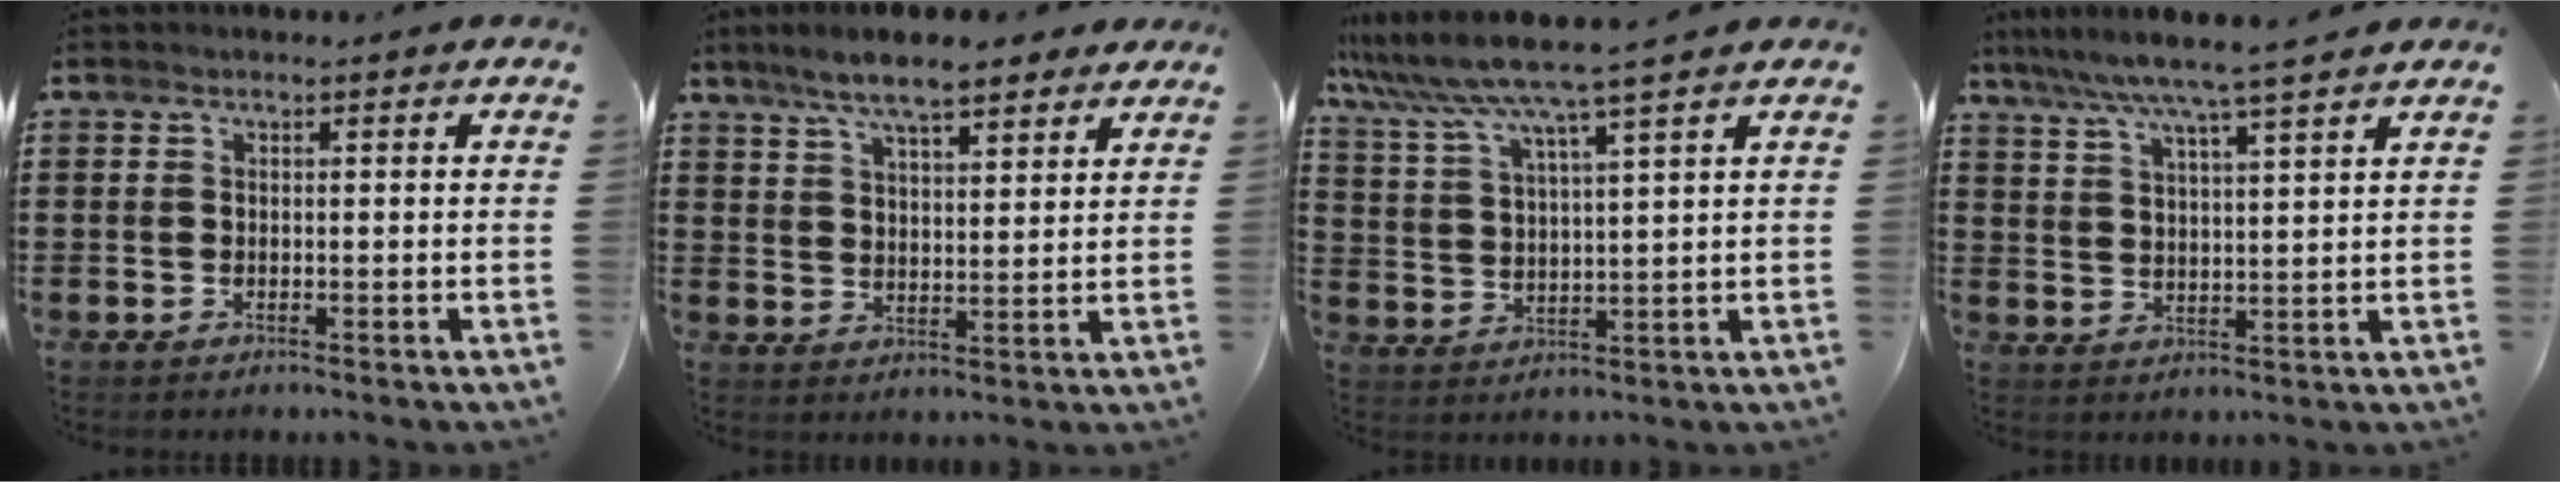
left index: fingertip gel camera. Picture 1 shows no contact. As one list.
[{"total": 7.4, "force": [6.2, 1.6, 3.8], "torque": [-0.092, -0.007, 0.112]}, {"total": 7.5, "force": [6.4, -1.1, 3.7], "torque": [-0.095, -0.037, 0.109]}, {"total": 6.2, "force": [5.3, -1.0, 3.0], "torque": [-0.077, -0.030, 0.090]}]